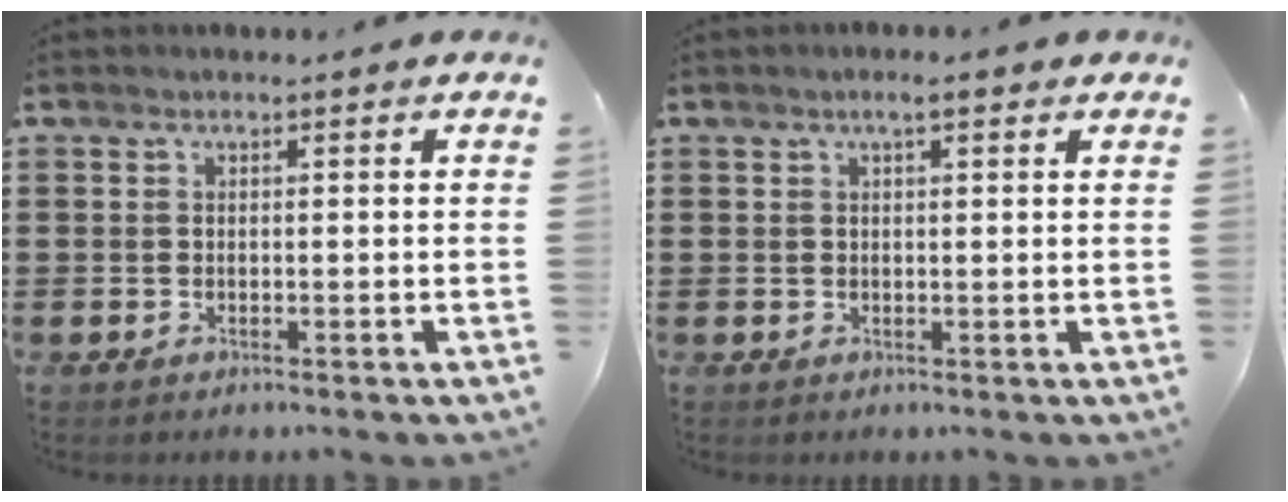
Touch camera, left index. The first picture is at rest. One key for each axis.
{"total": 2.5, "fx": 1.4, "fy": 0.4, "fz": 2.0, "tx": -0.040, "ty": 0.005, "tz": 0.024}